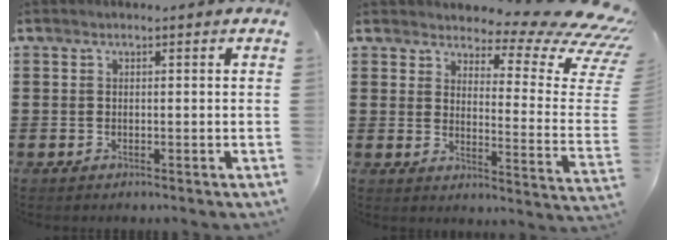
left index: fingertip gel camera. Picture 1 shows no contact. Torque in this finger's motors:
{"motor_torque": [2.14, 0.00, 0.36, 0.07]}